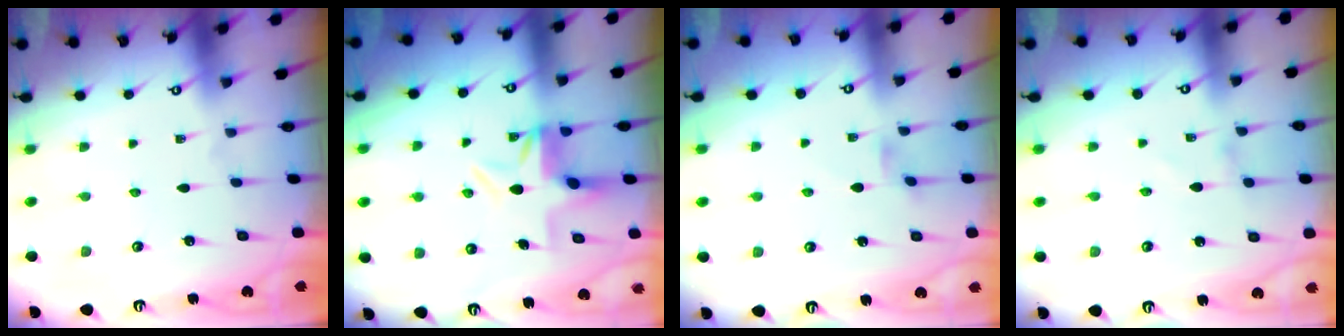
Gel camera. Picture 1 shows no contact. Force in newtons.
{"total": 4.8, "press": 4.8, "slide": 0.4}
{"total": 1.2, "press": 1.1, "slide": 0.3}
{"total": 1.2, "press": 1.2, "slide": 0.0}